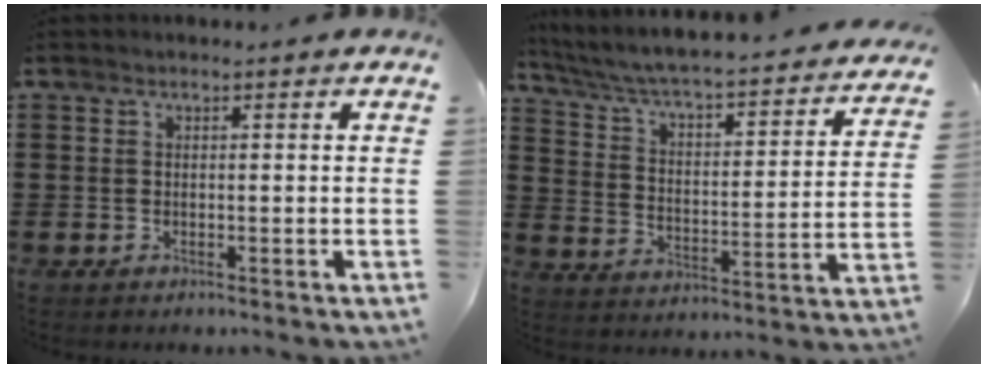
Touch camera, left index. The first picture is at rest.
{"total": 3.7, "force": [3.2, 0.0, 1.7], "torque": [-0.054, -0.041, 0.042]}